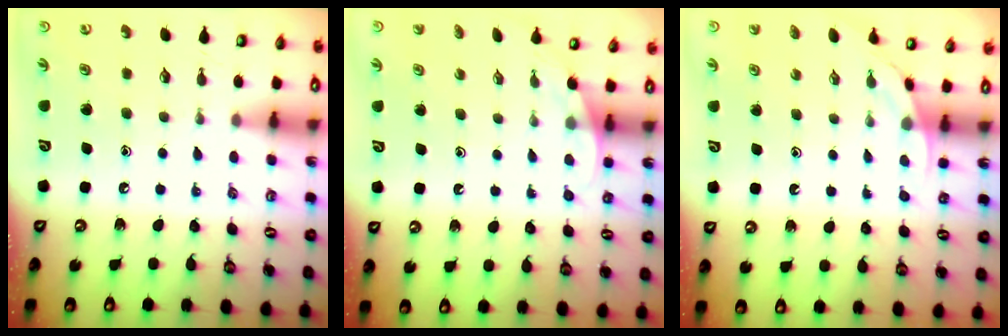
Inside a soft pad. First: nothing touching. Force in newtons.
{"total": 2.8, "press": 2.8, "slide": 0.1}
{"total": 2.6, "press": 2.6, "slide": 0.1}